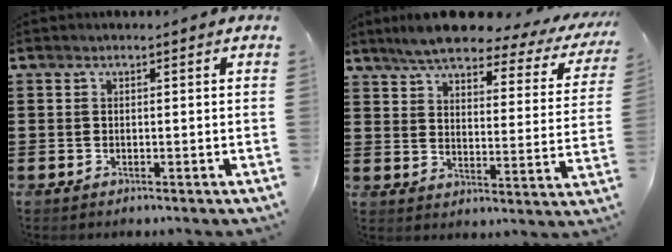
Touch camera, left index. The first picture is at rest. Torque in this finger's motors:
{"motor_torque": [0.26, -1.75, 1.05, 0.21]}